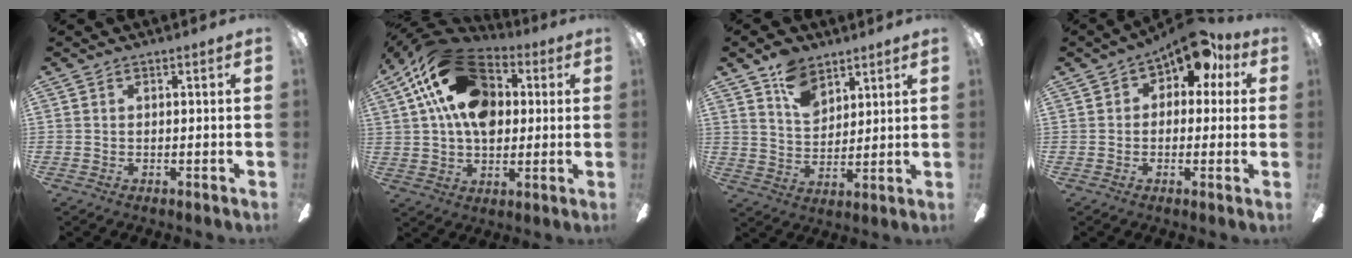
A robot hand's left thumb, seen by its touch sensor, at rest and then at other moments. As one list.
[{"total": 20.3, "force": [6.7, 13.2, 13.8], "torque": [-0.249, -0.008, 0.121]}, {"total": 9.7, "force": [6.4, 6.0, 4.1], "torque": [-0.070, -0.023, 0.121]}, {"total": 10.1, "force": [6.0, 5.6, 6.0], "torque": [-0.081, -0.027, 0.105]}]